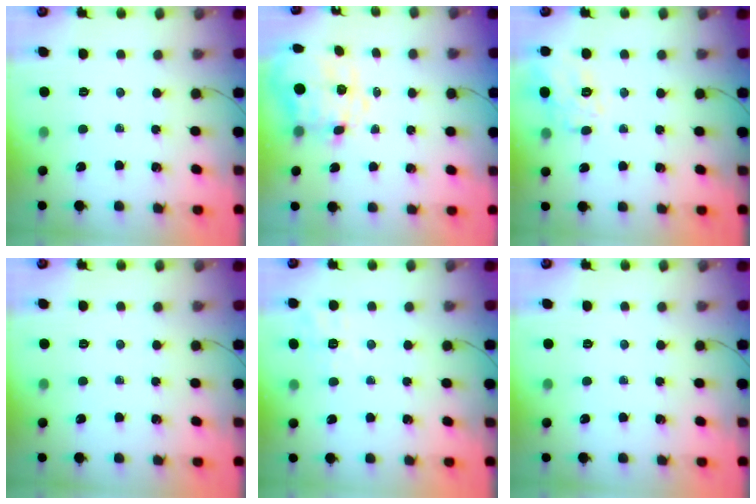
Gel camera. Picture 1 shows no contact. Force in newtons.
{"total": 10.4, "press": 10.2, "slide": 2.0}
{"total": 14.3, "press": 14.3, "slide": 0.4}
{"total": 0.0}
{"total": 2.4, "press": 1.0, "slide": 2.2}
{"total": 0.0}